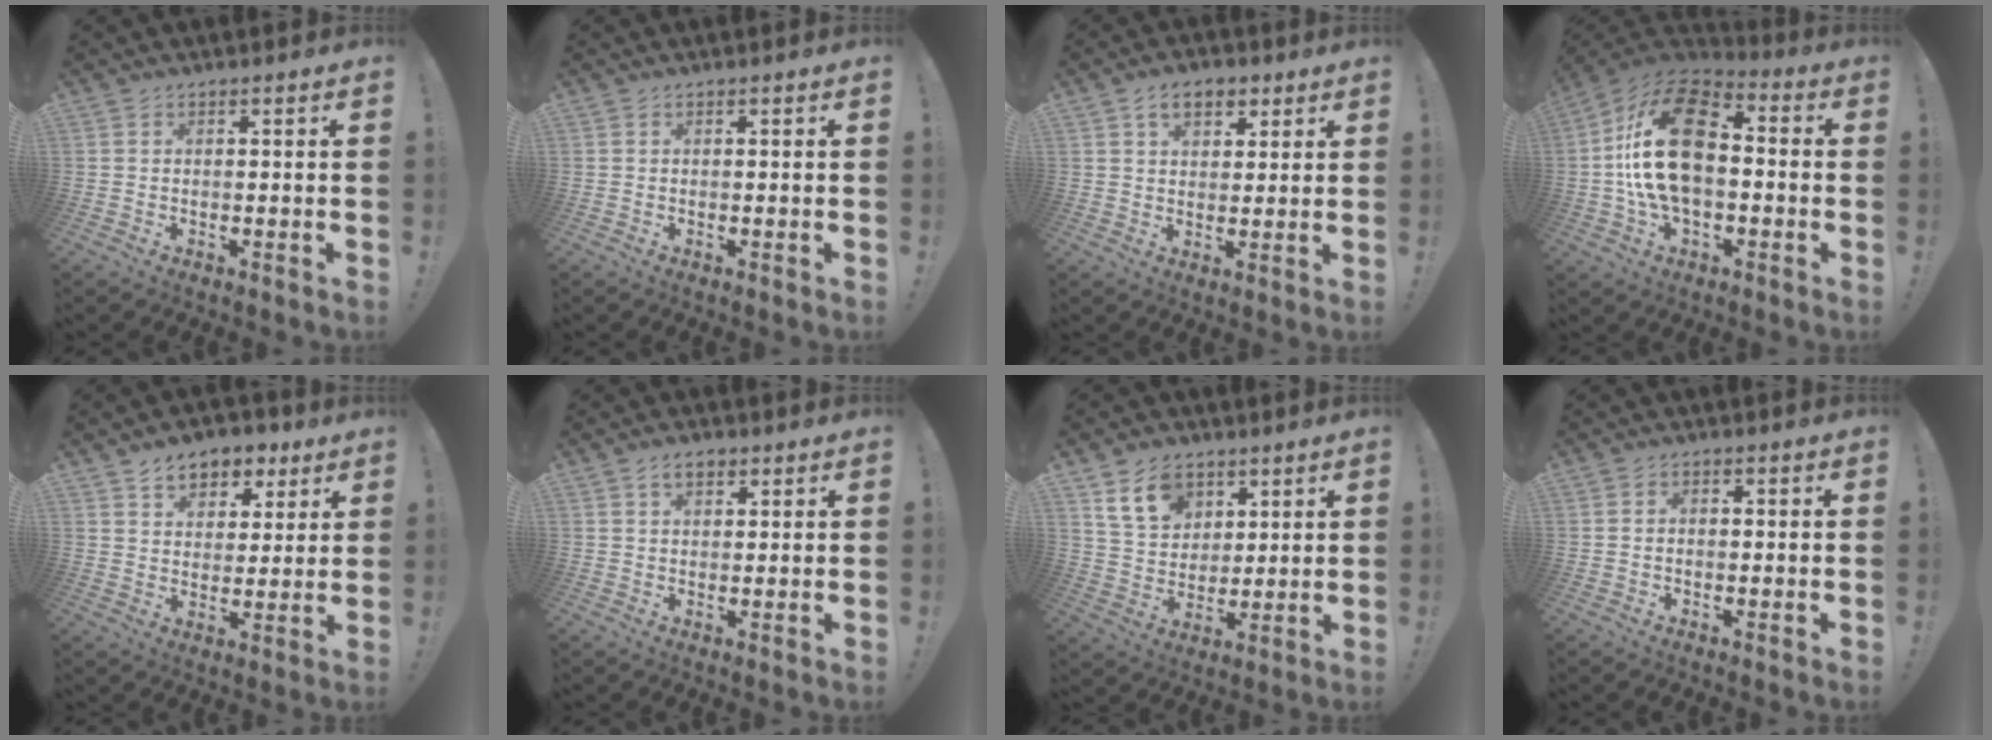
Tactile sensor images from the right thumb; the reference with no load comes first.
{"total": 0.0}
{"total": 7.2, "force": [3.5, 4.8, 4.1], "torque": [-0.052, -0.004, 0.063]}
{"total": 23.7, "force": [1.0, 14.4, 18.8], "torque": [-0.356, 0.025, 0.021]}
{"total": 8.3, "force": [5.1, 5.9, 2.9], "torque": [-0.031, -0.032, 0.093]}
{"total": 3.9, "force": [1.9, 2.4, 2.4], "torque": [-0.030, -0.003, 0.032]}
{"total": 12.4, "force": [6.8, 8.8, 5.4], "torque": [-0.094, -0.022, 0.134]}
{"total": 1.6, "force": [-0.8, 1.0, 0.9], "torque": [-0.023, 0.008, -0.013]}